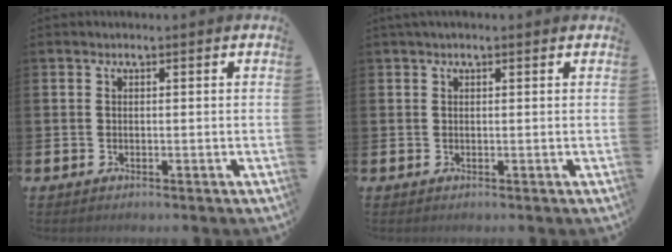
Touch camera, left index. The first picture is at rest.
{"total": 0.8, "force": [0.5, 0.2, 0.5], "torque": [-0.006, 0.002, 0.008]}